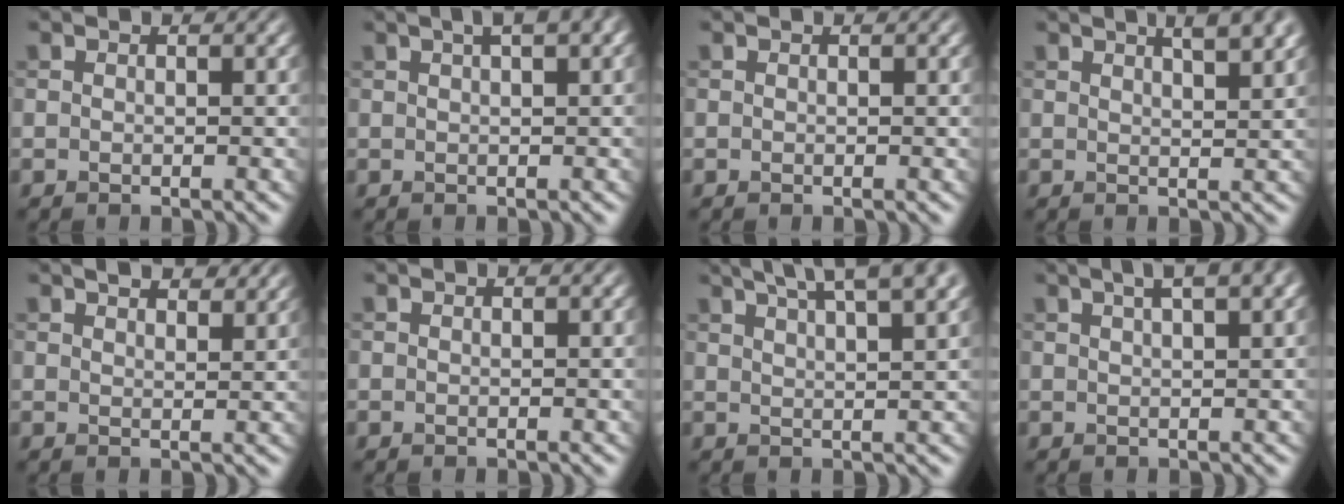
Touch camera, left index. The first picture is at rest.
{"total": 3.7, "force": [1.9, 1.2, 3.0], "torque": [-0.024, 0.011, 0.015]}
{"total": 0.0}
{"total": 5.0, "force": [3.0, 1.8, 3.6], "torque": [-0.018, 0.021, 0.018]}
{"total": 3.5, "force": [2.9, 1.0, 1.7], "torque": [-0.020, 0.003, 0.032]}
{"total": 0.0}
{"total": 9.1, "force": [6.1, 2.8, 6.2], "torque": [-0.062, 0.039, 0.055]}
{"total": 5.7, "force": [3.2, 2.1, 4.3], "torque": [-0.037, 0.027, 0.019]}